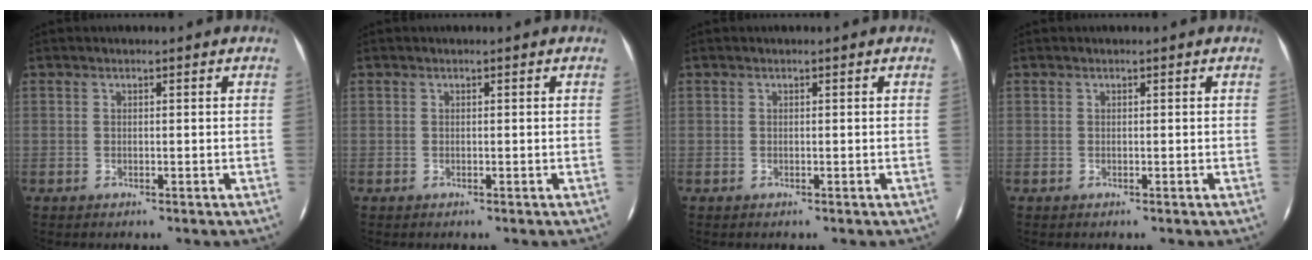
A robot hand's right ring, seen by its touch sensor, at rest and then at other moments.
{"total": 0.0}
{"total": 0.0}
{"total": 0.0}